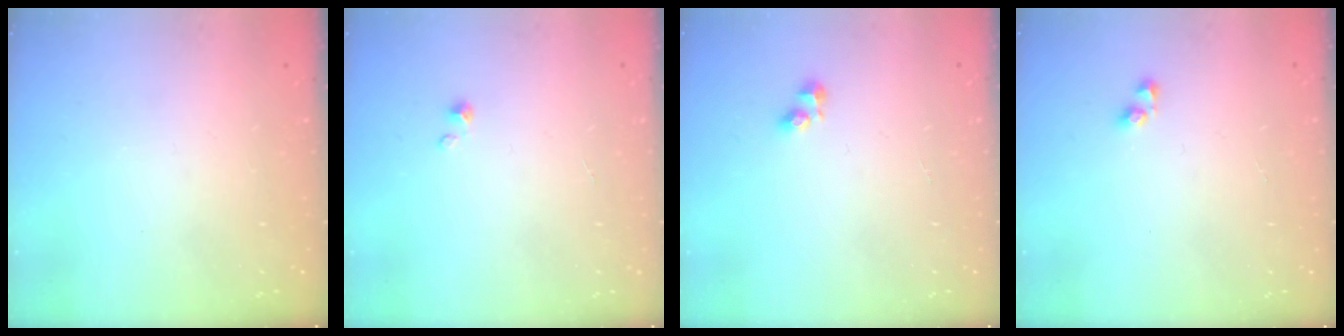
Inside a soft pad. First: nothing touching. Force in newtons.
{"total": 0.7, "press": 0.7, "slide": 0.1}
{"total": 2.6, "press": 2.6, "slide": 0.2}
{"total": 2.9, "press": 2.9, "slide": 0.2}